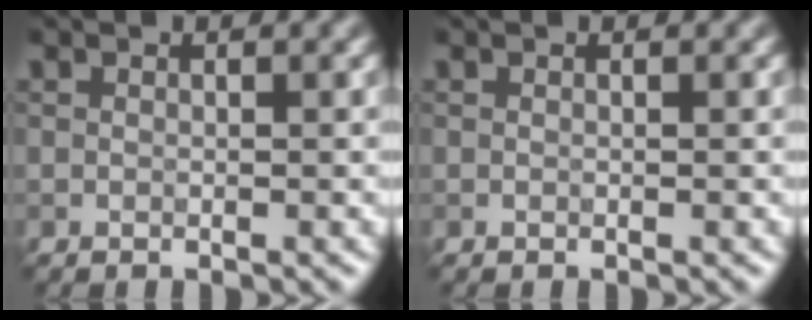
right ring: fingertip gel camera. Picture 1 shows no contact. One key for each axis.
{"total": 0.0}